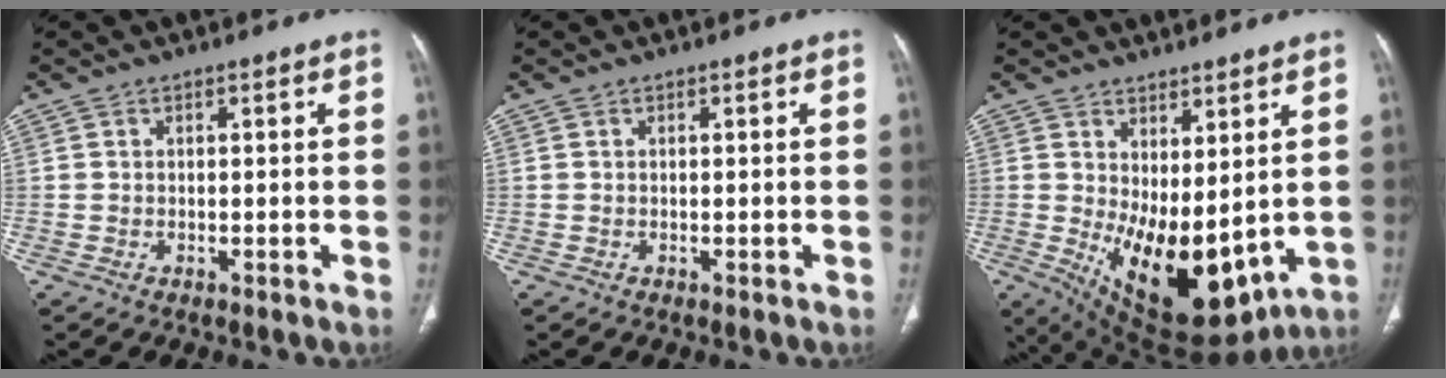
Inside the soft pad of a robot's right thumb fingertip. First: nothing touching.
{"total": 0.0}
{"total": 16.5, "force": [0.2, 8.0, 14.4], "torque": [-0.218, -0.035, 0.037]}